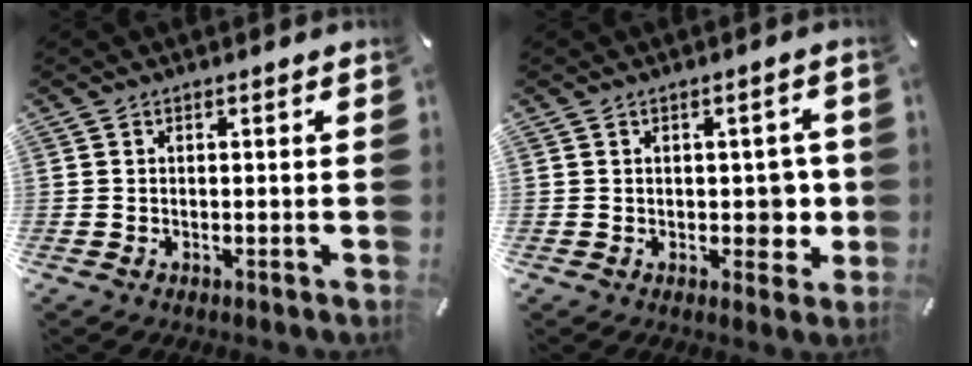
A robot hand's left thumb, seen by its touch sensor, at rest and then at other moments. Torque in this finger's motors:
{"motor_torque": [0.06, 0.70, 0.33, -0.01, 0.05]}